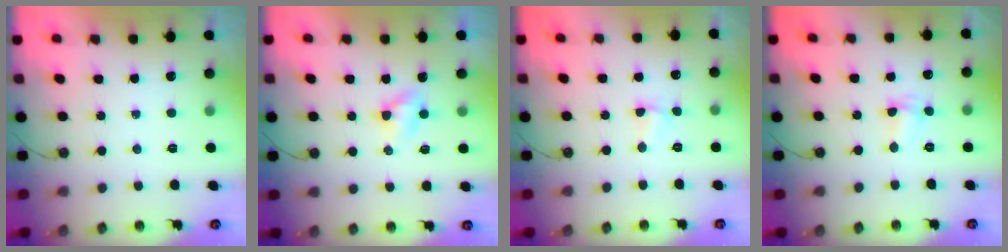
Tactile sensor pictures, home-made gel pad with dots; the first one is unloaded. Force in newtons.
{"total": 3.0, "press": 3.0, "slide": 0.3}
{"total": 2.0, "press": 1.9, "slide": 0.5}
{"total": 1.7, "press": 1.6, "slide": 0.6}